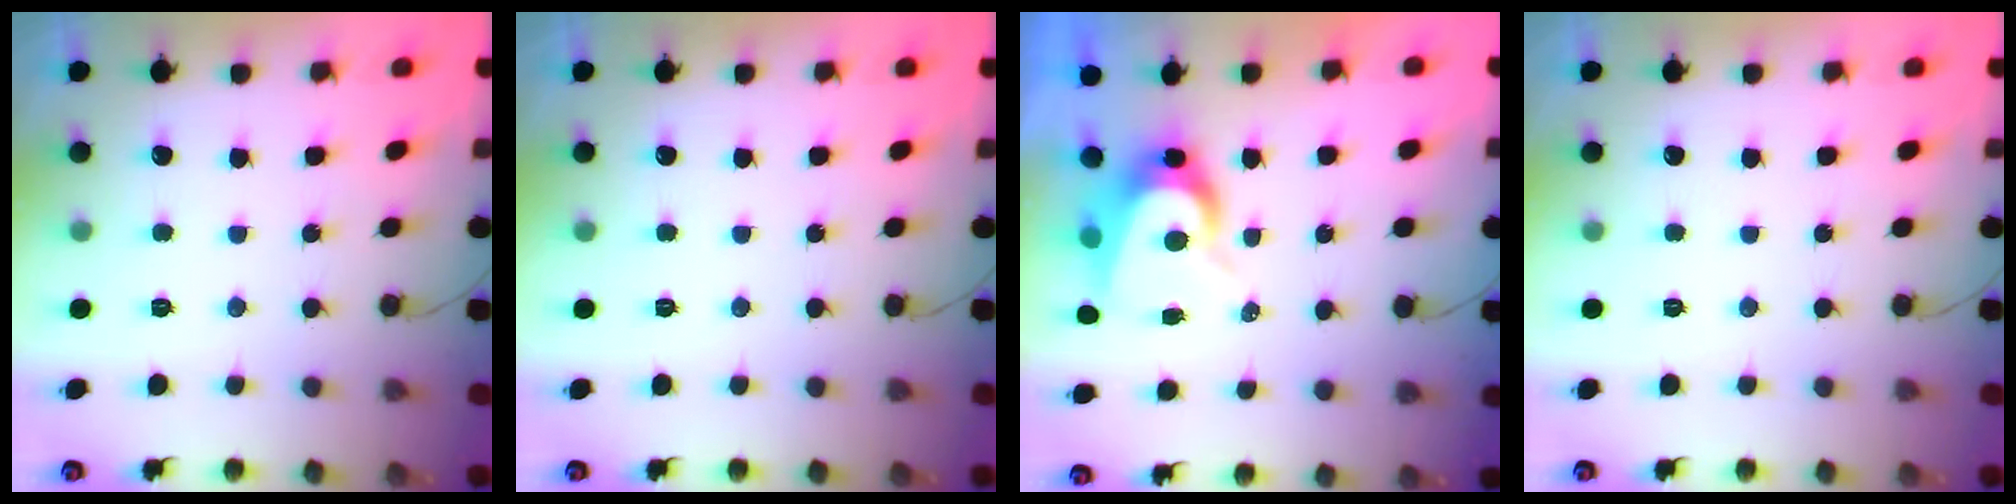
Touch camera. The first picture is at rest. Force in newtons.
{"total": 0.0}
{"total": 7.7, "press": 7.7, "slide": 0.4}
{"total": 0.0}